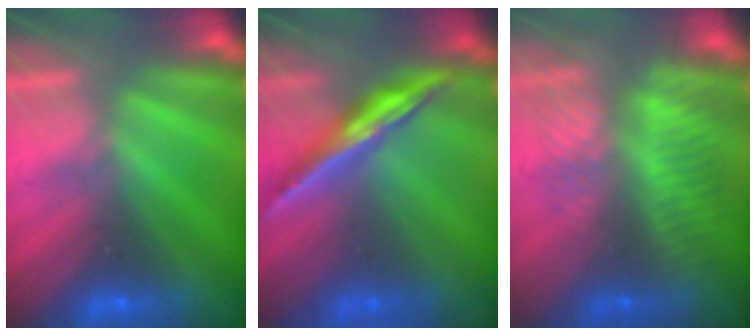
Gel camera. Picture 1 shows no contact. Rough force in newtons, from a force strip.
{"total": 1.6}
{"total": 8.3}